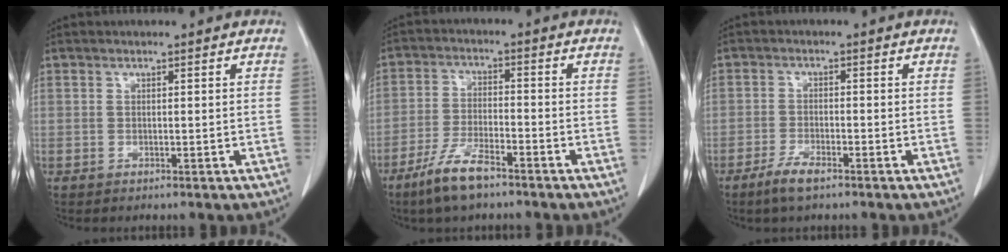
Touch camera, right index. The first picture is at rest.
{"total": 7.5, "force": [-5.4, 1.6, 5.0], "torque": [-0.107, -0.011, -0.102]}
{"total": 3.7, "force": [-2.7, 0.7, 2.5], "torque": [-0.056, -0.004, -0.052]}